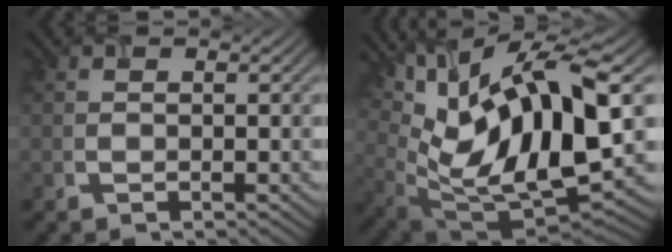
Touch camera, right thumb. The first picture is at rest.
{"total": 17.6, "force": [6.4, 7.2, 14.7], "torque": [-0.287, 0.012, 0.117]}